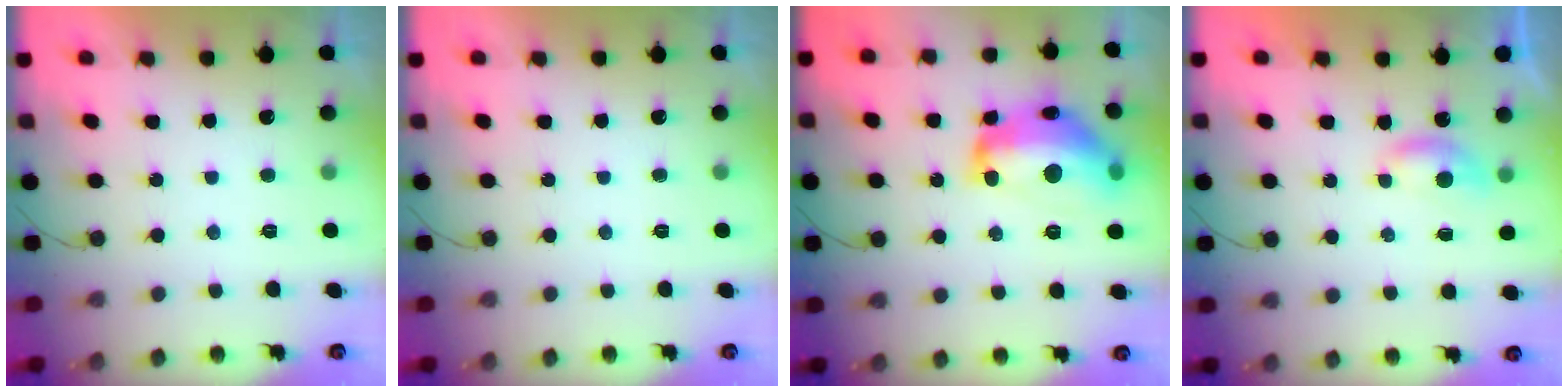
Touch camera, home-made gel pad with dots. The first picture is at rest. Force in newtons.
{"total": 0.0}
{"total": 18.8, "press": 18.8, "slide": 1.1}
{"total": 3.8, "press": 3.8, "slide": 0.2}